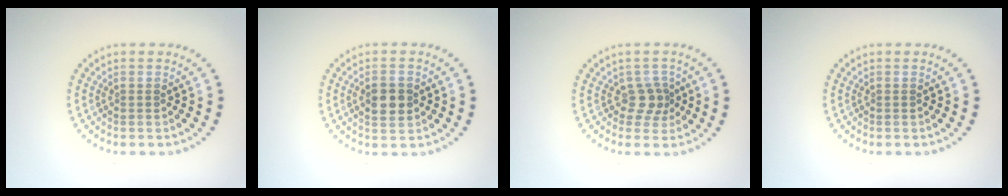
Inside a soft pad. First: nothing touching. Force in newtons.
{"total": 2.9, "press": 2.9, "slide": 0.1}
{"total": 2.1, "press": 1.5, "slide": 1.5}
{"total": 0.0}